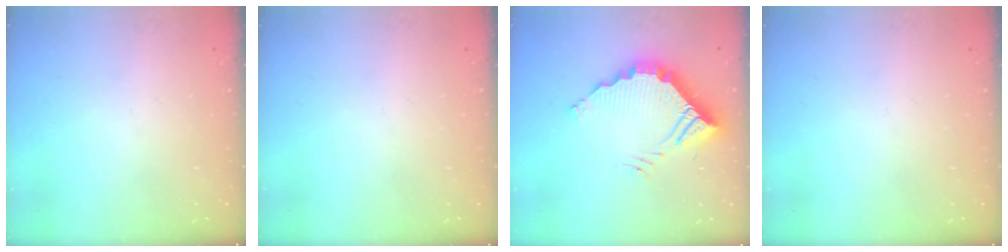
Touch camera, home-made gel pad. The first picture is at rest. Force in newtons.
{"total": 0.0}
{"total": 14.3, "press": 14.3, "slide": 0.3}
{"total": 0.0}